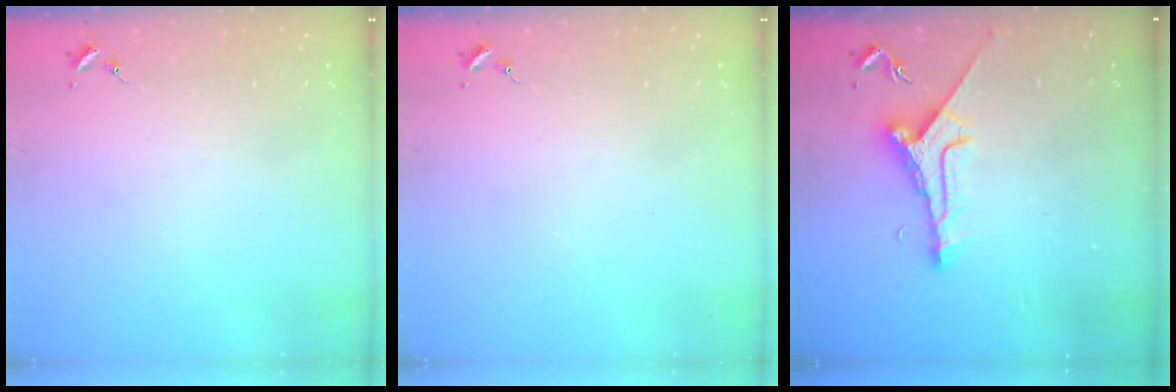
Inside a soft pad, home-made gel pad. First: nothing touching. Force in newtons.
{"total": 0.0}
{"total": 9.1, "press": 9.1, "slide": 0.8}